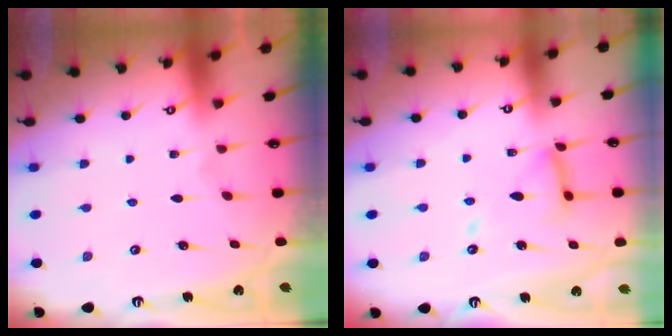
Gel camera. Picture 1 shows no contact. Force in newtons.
{"total": 12.5, "press": 12.4, "slide": 1.3}